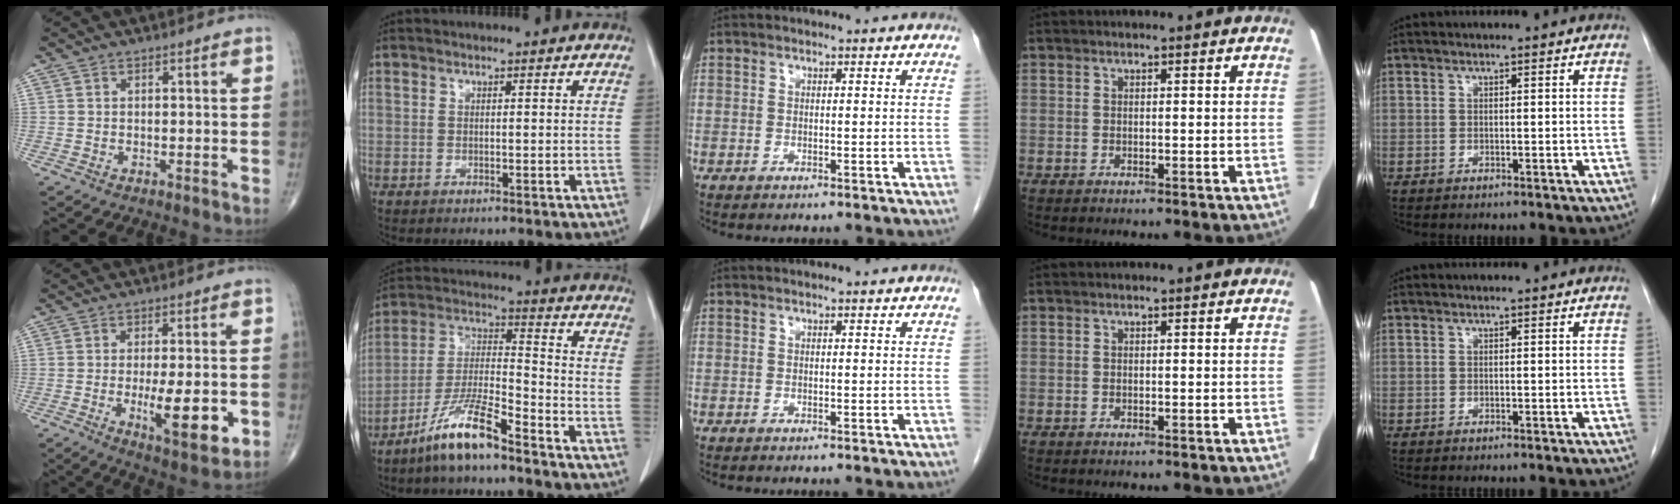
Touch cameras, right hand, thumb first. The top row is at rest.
{"thumb": {"total": 11.1, "force": [-2.4, 3.4, 10.3], "torque": [-0.152, -0.019, -0.031]}, "index": {"total": 10.7, "force": [-7.8, 1.1, 7.3], "torque": [-0.153, -0.014, -0.154]}}